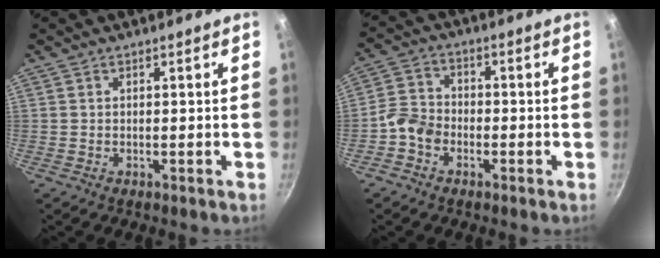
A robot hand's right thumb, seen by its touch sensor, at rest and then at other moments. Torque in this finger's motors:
{"motor_torque": [0.73, 0.48, -0.22, -0.16, 0.01]}